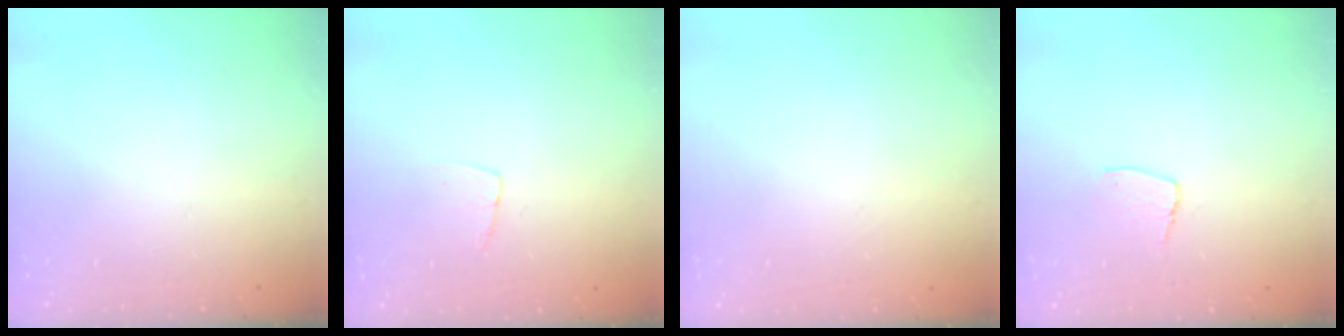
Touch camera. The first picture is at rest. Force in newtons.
{"total": 3.3, "press": 3.3, "slide": 0.2}
{"total": 0.0}
{"total": 5.4, "press": 5.3, "slide": 0.5}